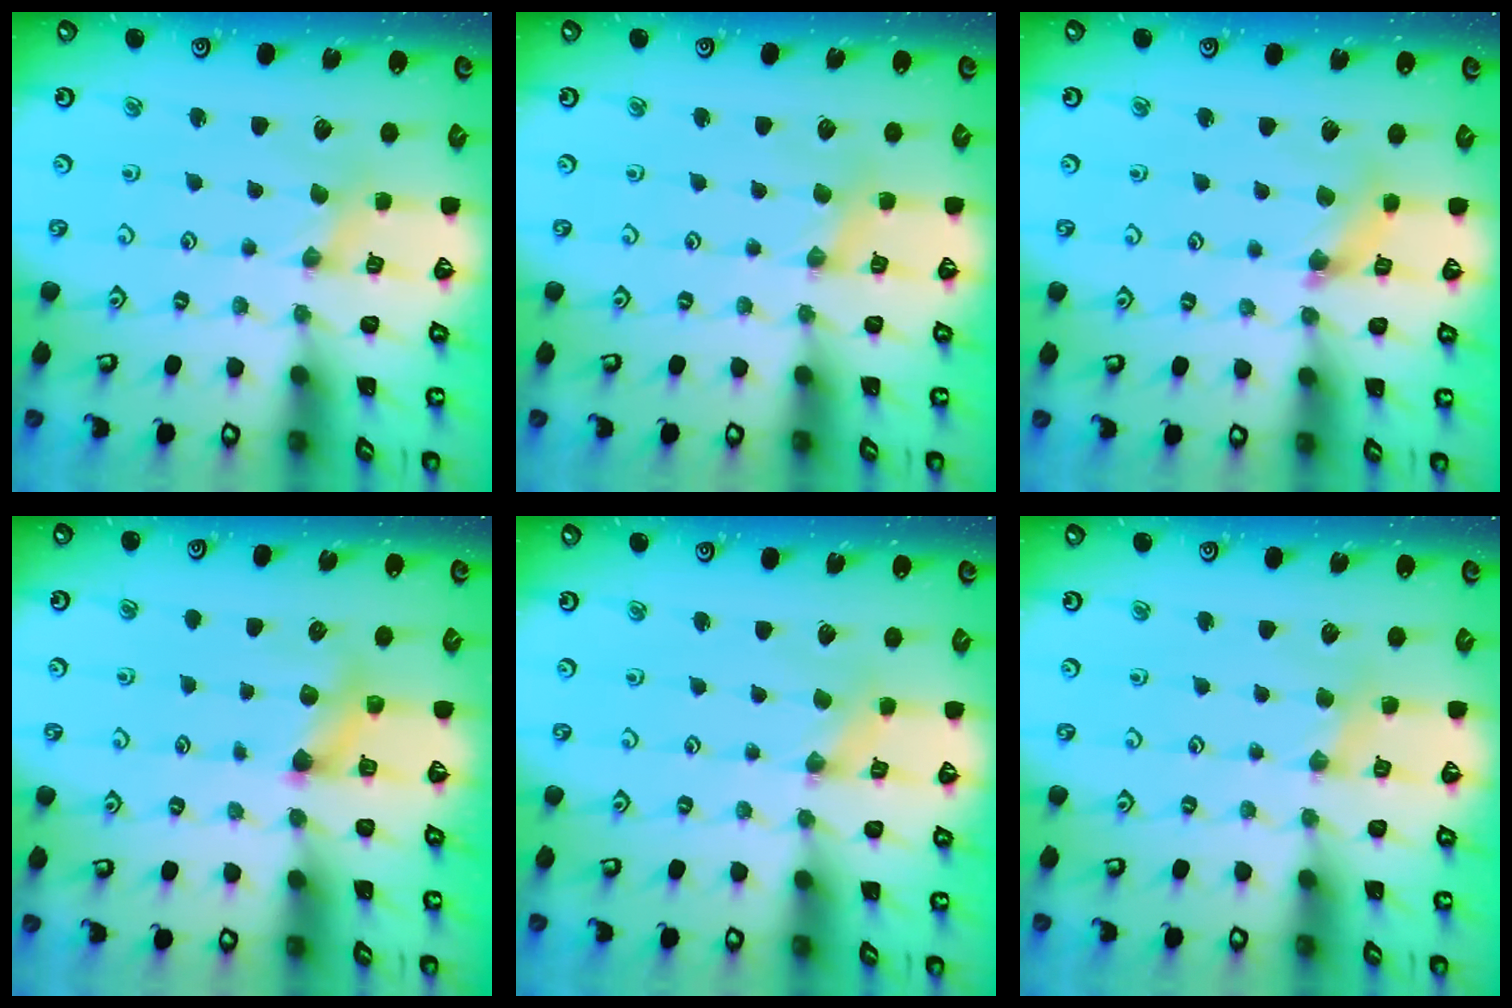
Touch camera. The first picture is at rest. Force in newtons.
{"total": 2.0, "press": 1.9, "slide": 0.4}
{"total": 4.3, "press": 4.2, "slide": 0.3}
{"total": 5.6, "press": 5.6, "slide": 0.6}
{"total": 0.0}
{"total": 2.2, "press": 2.2, "slide": 0.4}